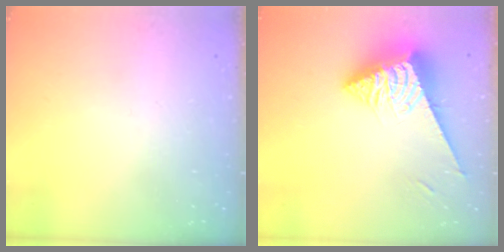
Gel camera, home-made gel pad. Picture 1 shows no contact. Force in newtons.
{"total": 7.2, "press": 7.1, "slide": 1.0}